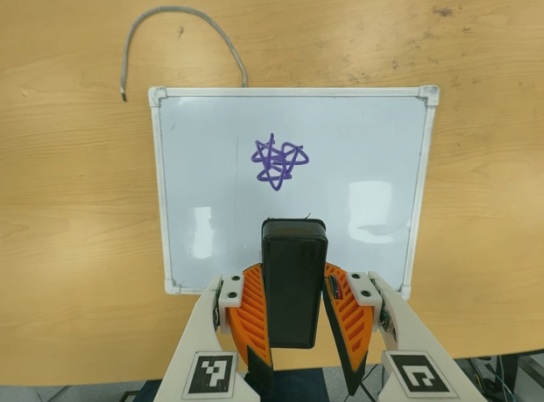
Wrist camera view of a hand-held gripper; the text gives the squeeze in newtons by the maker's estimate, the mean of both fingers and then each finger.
{"total": 8.4, "left": 6.7, "right": 10.1}